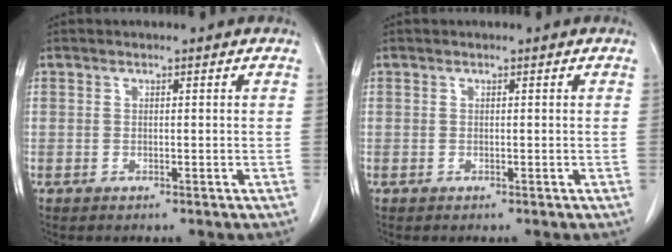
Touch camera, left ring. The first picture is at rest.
{"total": 0.0}